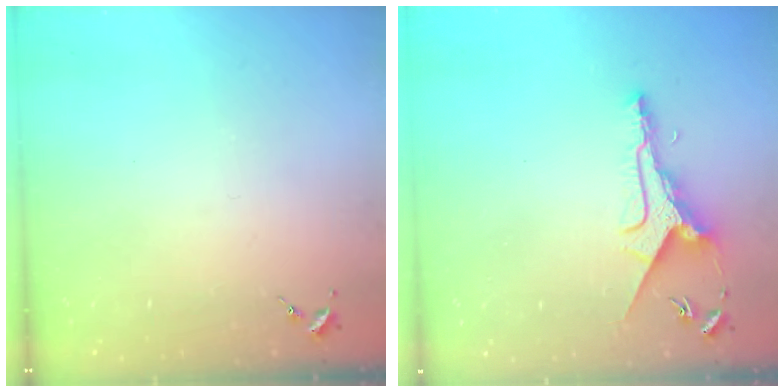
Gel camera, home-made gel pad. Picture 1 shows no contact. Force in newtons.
{"total": 10.3, "press": 10.3, "slide": 0.1}